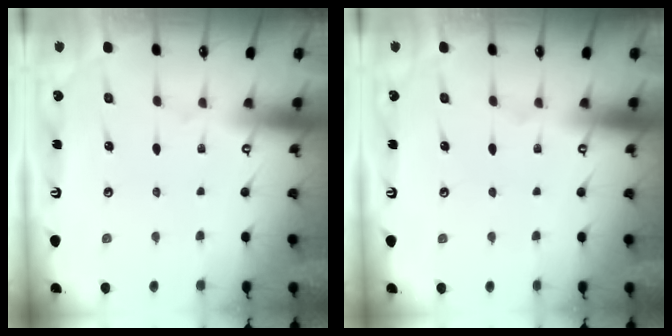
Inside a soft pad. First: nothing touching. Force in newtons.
{"total": 0.0}